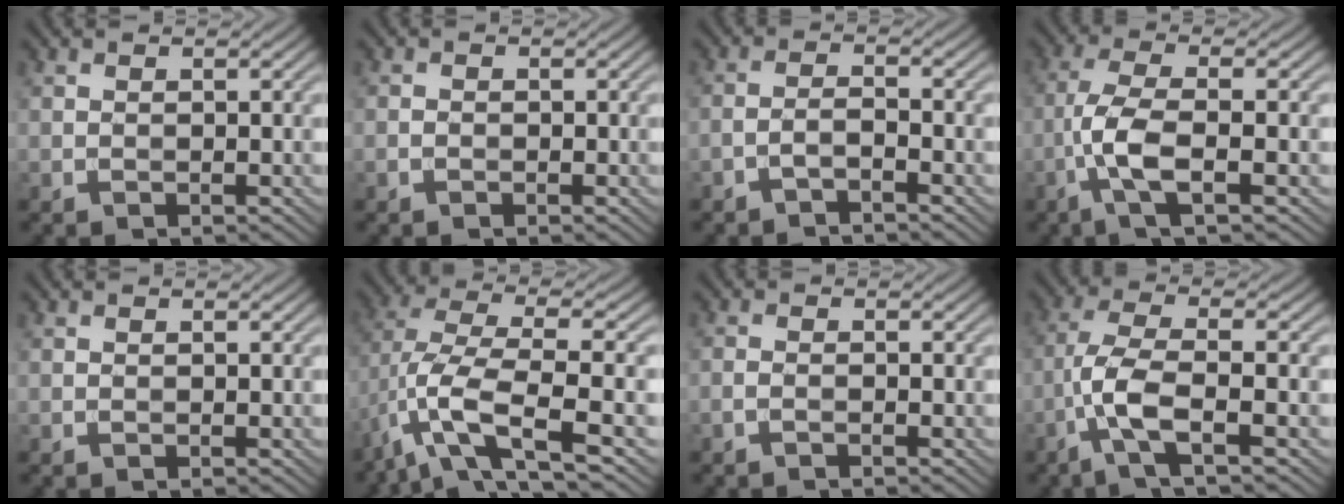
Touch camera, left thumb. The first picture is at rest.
{"total": 0.7, "force": [-0.4, 0.5, 0.3], "torque": [-0.007, -0.001, -0.009]}
{"total": 2.1, "force": [-1.7, 0.3, 1.2], "torque": [-0.023, 0.006, -0.041]}
{"total": 6.2, "force": [-2.1, 1.5, 5.7], "torque": [-0.125, 0.010, -0.053]}
{"total": 0.0}
{"total": 11.5, "force": [-4.1, 3.9, 10.0], "torque": [-0.213, -0.006, -0.079]}
{"total": 1.0, "force": [-0.8, 0.1, 0.6], "torque": [-0.015, 0.002, -0.019]}
{"total": 6.7, "force": [-2.7, 1.5, 5.9], "torque": [-0.128, 0.008, -0.071]}